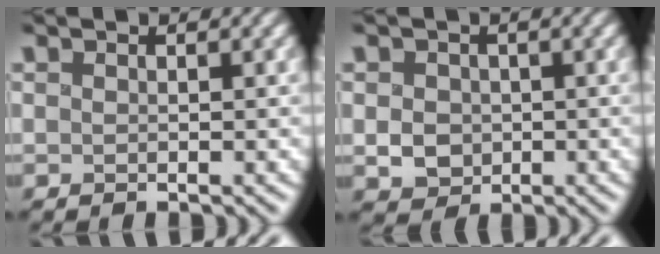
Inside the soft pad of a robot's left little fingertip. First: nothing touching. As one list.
[{"total": 2.5, "force": [-0.3, 2.2, 1.1], "torque": [-0.028, -0.002, -0.004]}]